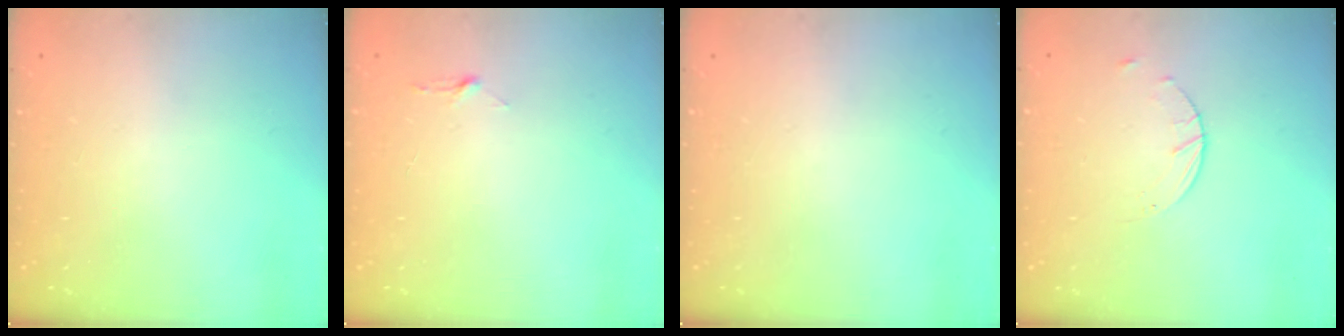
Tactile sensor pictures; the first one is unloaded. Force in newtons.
{"total": 2.9, "press": 2.9, "slide": 0.3}
{"total": 0.0}
{"total": 3.0, "press": 3.0, "slide": 0.4}